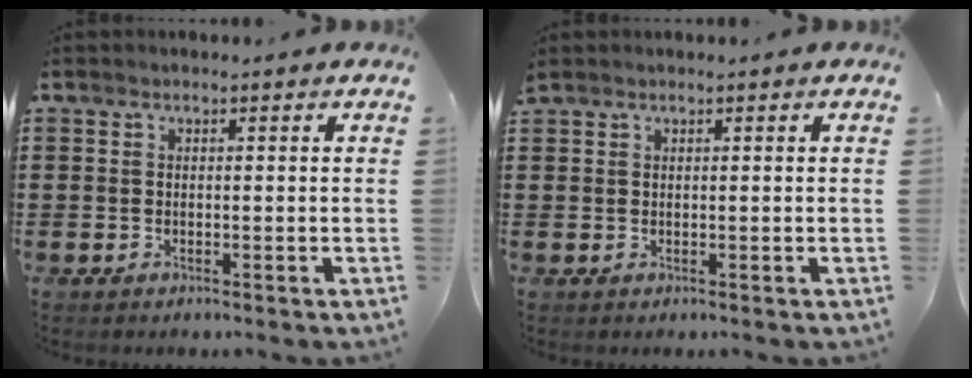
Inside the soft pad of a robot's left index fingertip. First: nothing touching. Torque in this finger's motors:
{"motor_torque": [-0.01, 0.00, 0.00, 0.00]}